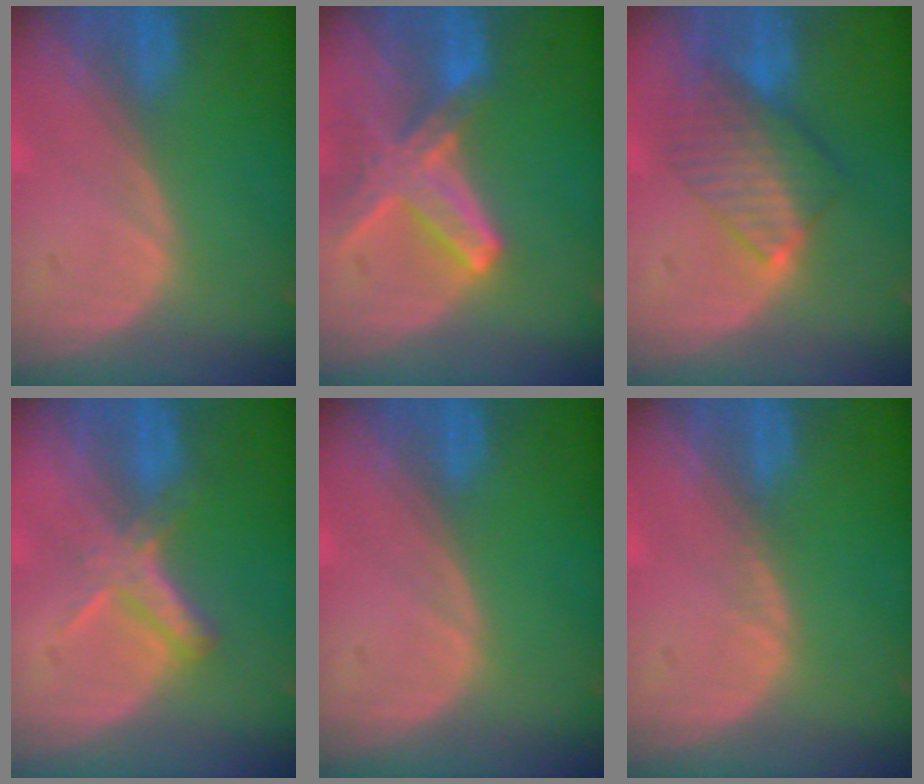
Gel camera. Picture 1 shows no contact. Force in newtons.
{"total": 8.2, "press": 7.2, "slide": 3.9}
{"total": 8.0, "press": 7.1, "slide": 3.7}
{"total": 5.5, "press": 5.1, "slide": 2.2}
{"total": 0.0}
{"total": 0.5, "press": 0.5, "slide": 0.1}